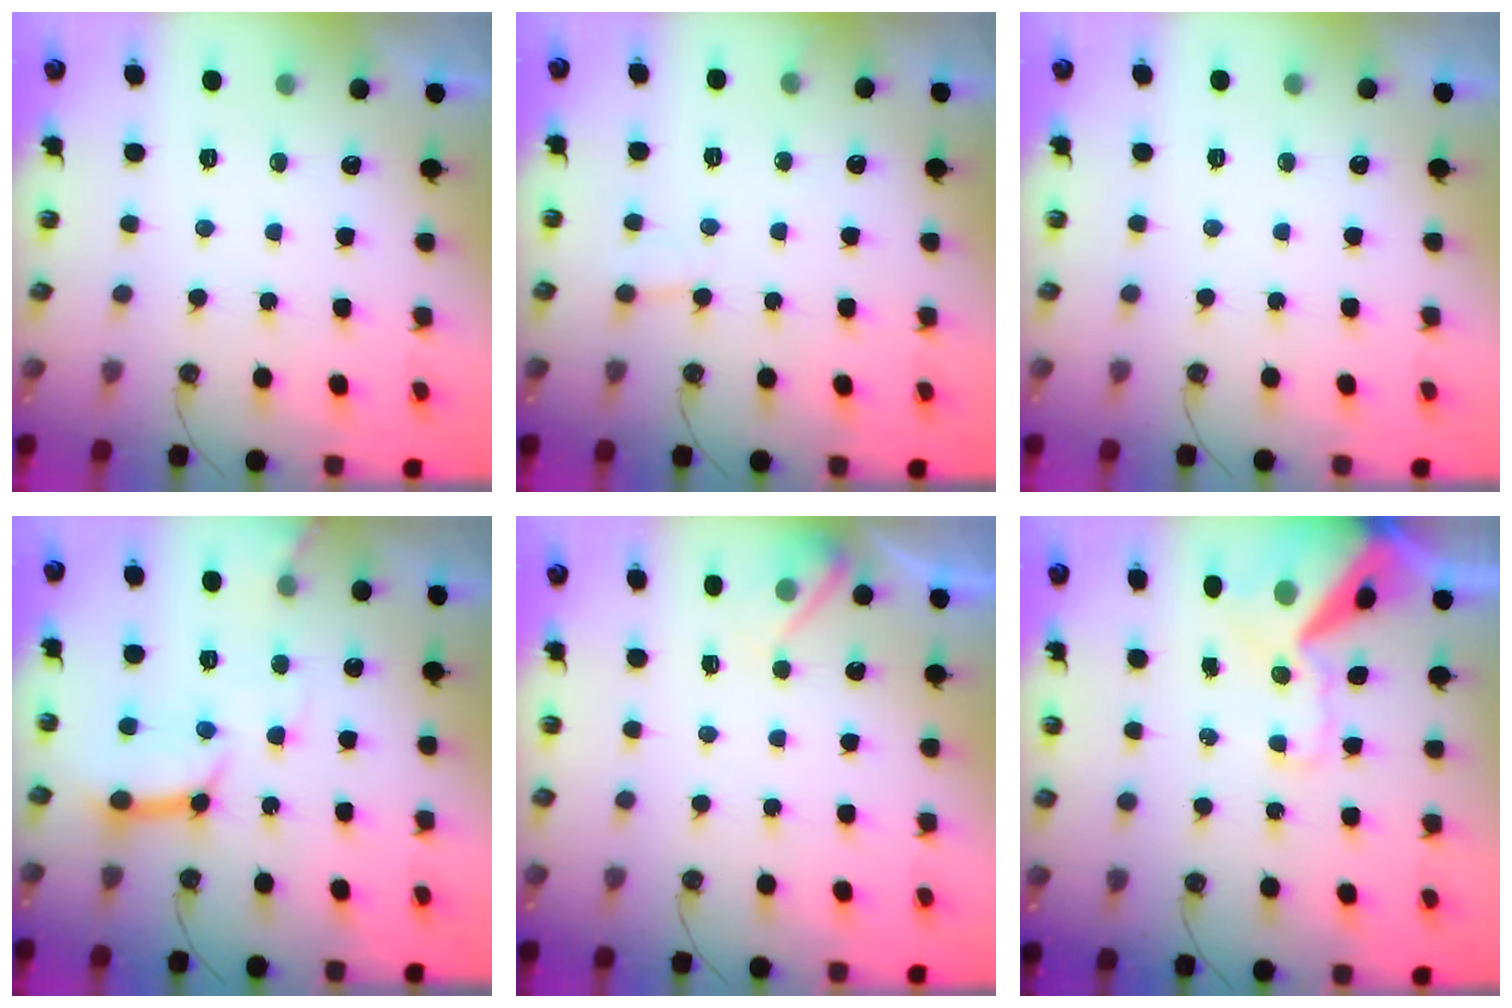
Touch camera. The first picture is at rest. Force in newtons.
{"total": 4.7, "press": 4.7, "slide": 0.3}
{"total": 0.0}
{"total": 12.2, "press": 12.2, "slide": 1.2}
{"total": 5.2, "press": 5.1, "slide": 0.8}
{"total": 17.5, "press": 17.3, "slide": 2.8}